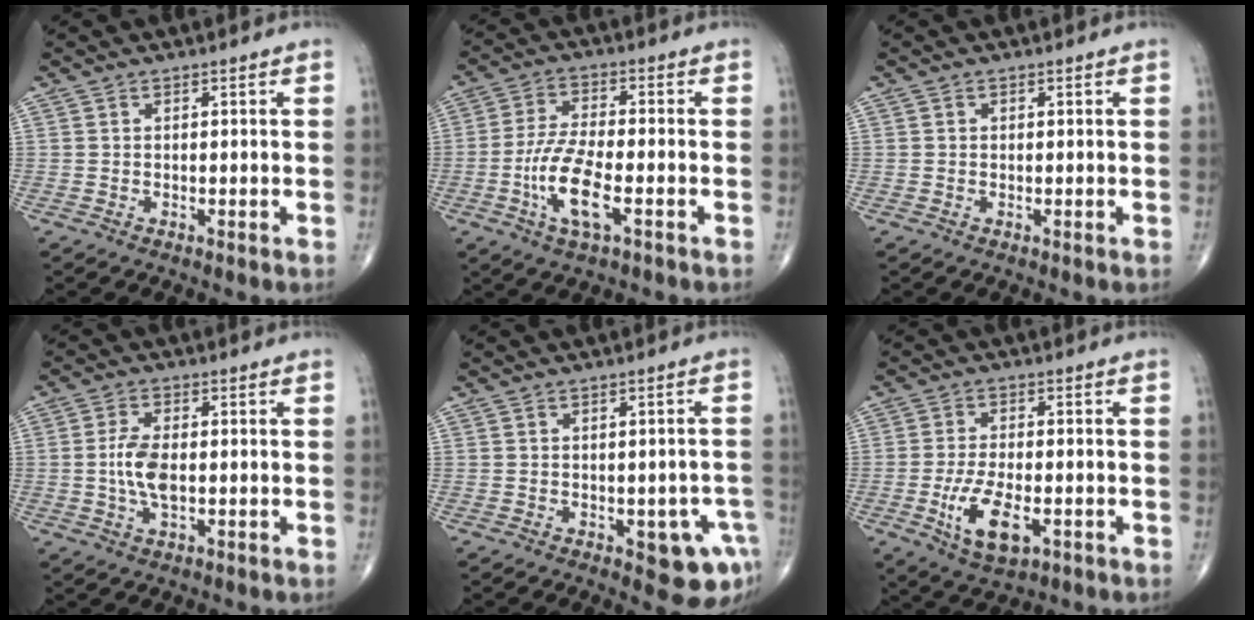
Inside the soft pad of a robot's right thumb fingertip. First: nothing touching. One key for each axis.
{"total": 10.0, "fx": -3.4, "fy": 3.3, "fz": 8.8, "tx": -0.184, "ty": 0.011, "tz": -0.066}
{"total": 0.0}
{"total": 6.1, "fx": -0.3, "fy": 3.0, "fz": 5.4, "tx": -0.111, "ty": 0.000, "tz": -0.008}
{"total": 7.6, "fx": -3.0, "fy": 3.4, "fz": 6.1, "tx": -0.043, "ty": 0.010, "tz": -0.030}
{"total": 9.4, "fx": -3.1, "fy": 4.3, "fz": 7.8, "tx": -0.144, "ty": -0.002, "tz": -0.047}